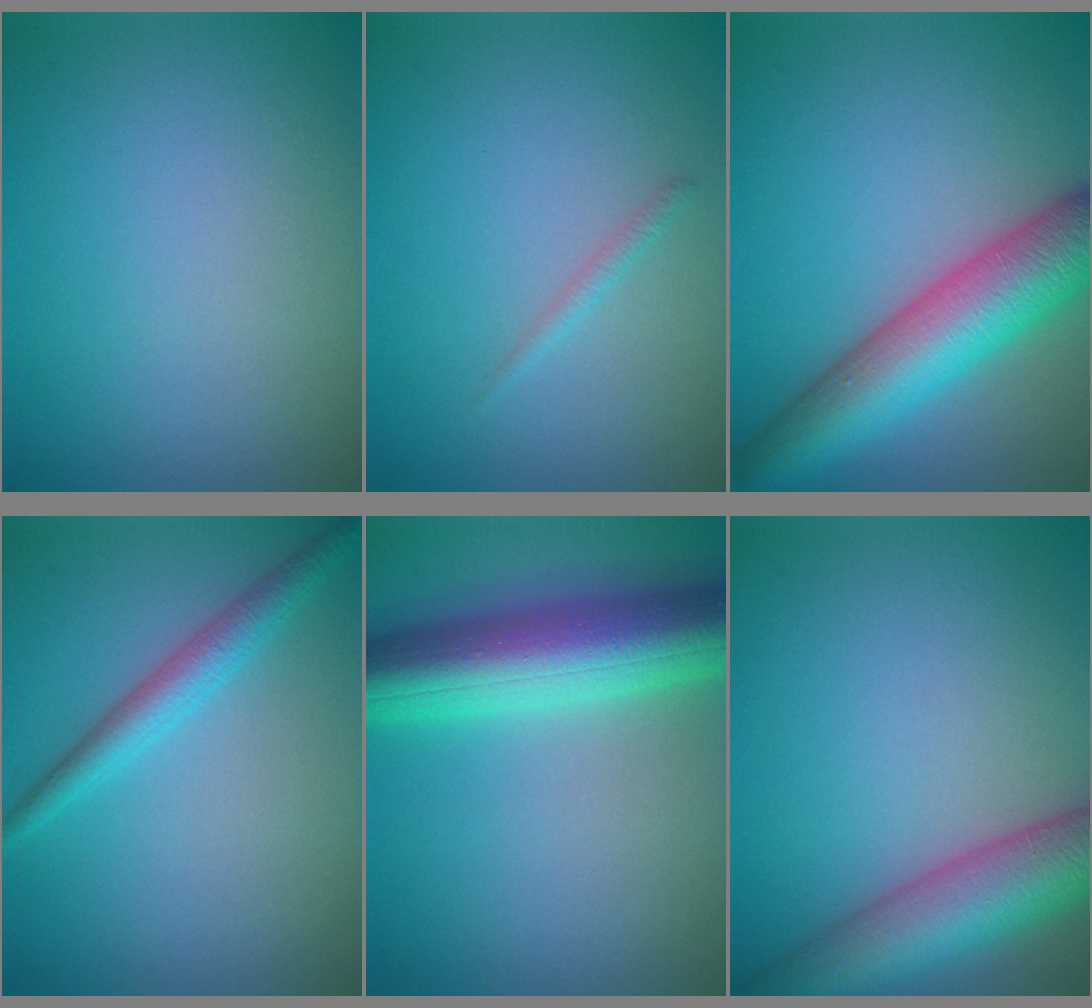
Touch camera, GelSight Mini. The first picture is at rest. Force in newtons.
{"total": 0.7, "press": 0.7, "slide": 0.0}
{"total": 8.6, "press": 8.6, "slide": 0.2}
{"total": 2.7, "press": 2.7, "slide": 0.0}
{"total": 9.5, "press": 9.5, "slide": 0.2}
{"total": 7.9, "press": 7.9, "slide": 0.4}